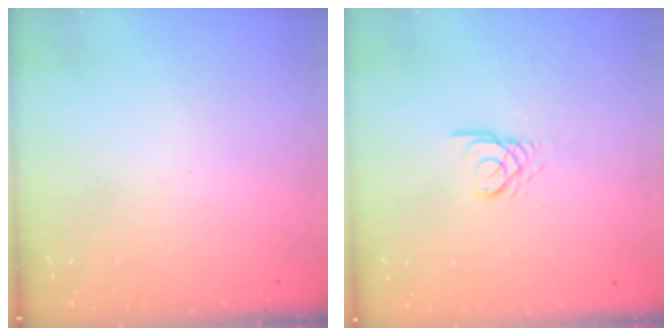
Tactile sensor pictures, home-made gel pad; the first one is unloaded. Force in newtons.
{"total": 2.4, "press": 2.4, "slide": 0.1}